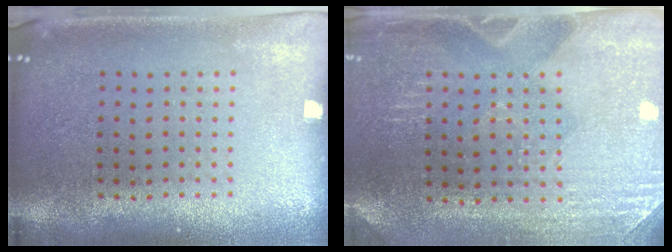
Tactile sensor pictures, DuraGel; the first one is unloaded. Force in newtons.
{"total": 3.0, "press": 2.9, "slide": 0.7}